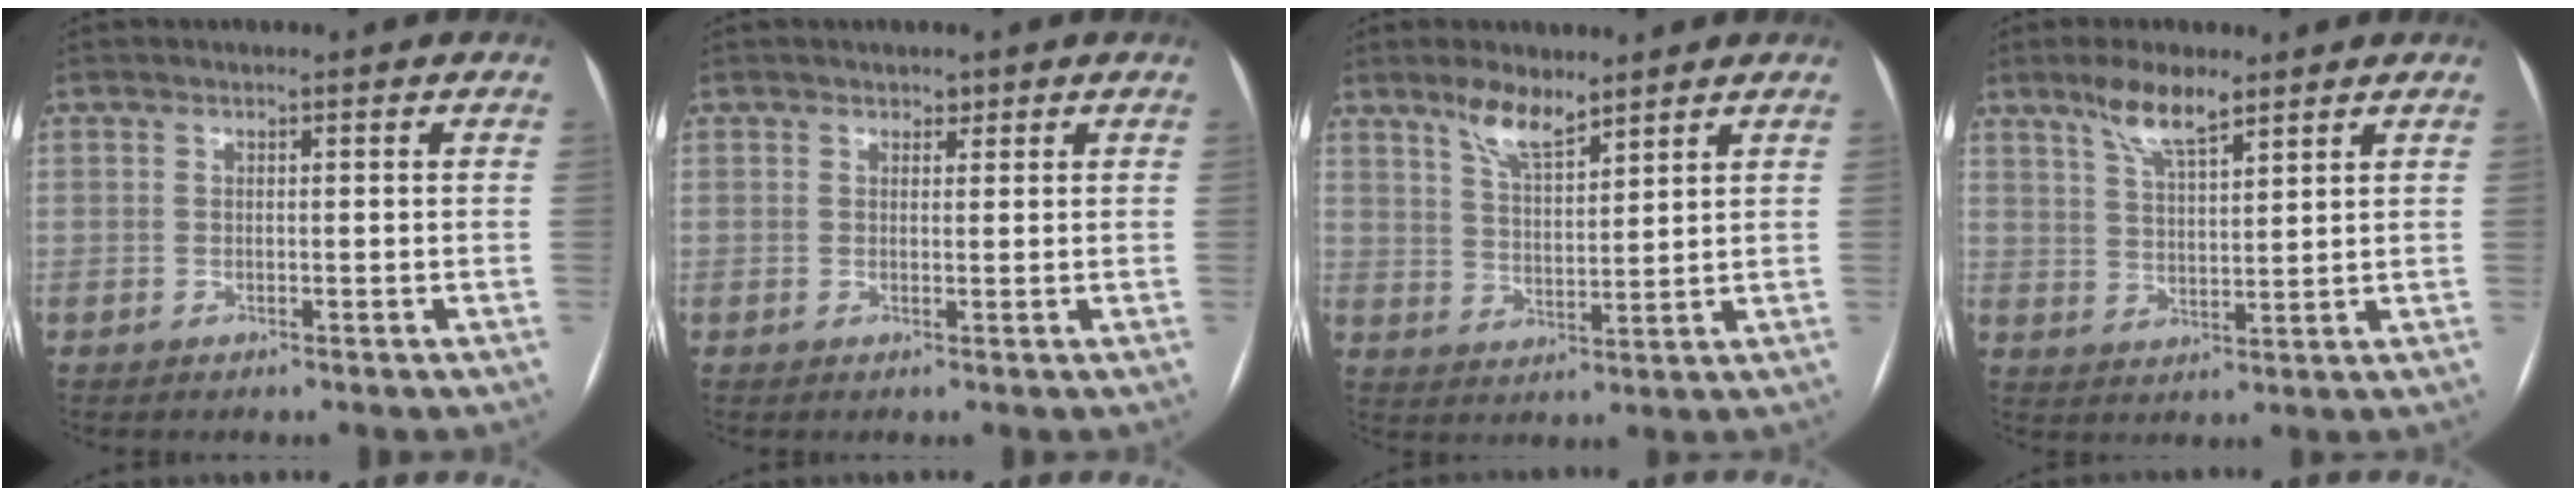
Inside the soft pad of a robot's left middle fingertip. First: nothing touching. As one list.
[{"total": 1.2, "force": [0.9, 0.7, 0.3], "torque": [-0.003, -0.004, 0.011]}, {"total": 6.0, "force": [4.8, 1.3, 3.4], "torque": [-0.069, -0.001, 0.091]}, {"total": 6.7, "force": [5.0, 1.3, 4.4], "torque": [-0.089, 0.003, 0.094]}]